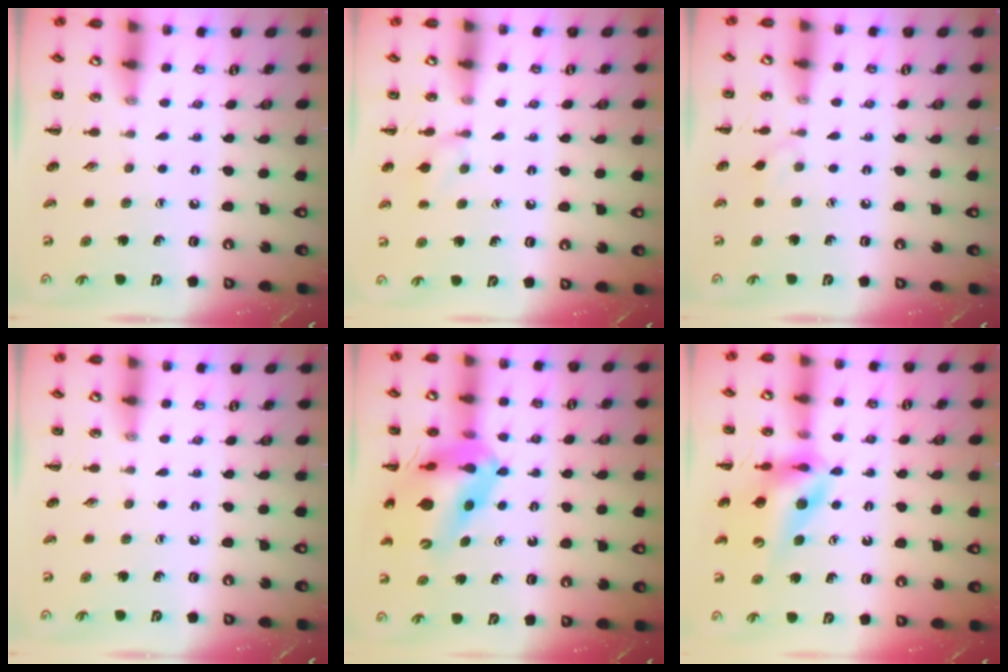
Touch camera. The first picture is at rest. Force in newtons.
{"total": 7.4, "press": 7.0, "slide": 2.4}
{"total": 3.7, "press": 3.4, "slide": 1.4}
{"total": 0.0}
{"total": 12.9, "press": 12.3, "slide": 4.0}
{"total": 11.8, "press": 11.2, "slide": 3.7}